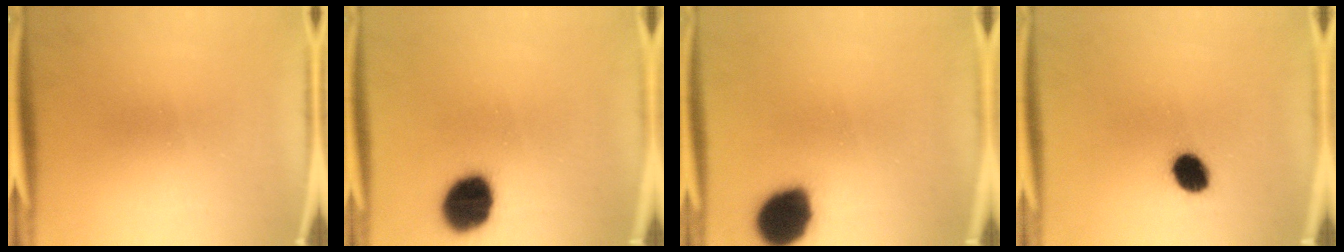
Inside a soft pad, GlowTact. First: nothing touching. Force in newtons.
{"total": 13.3}
{"total": 13.9}
{"total": 6.7}